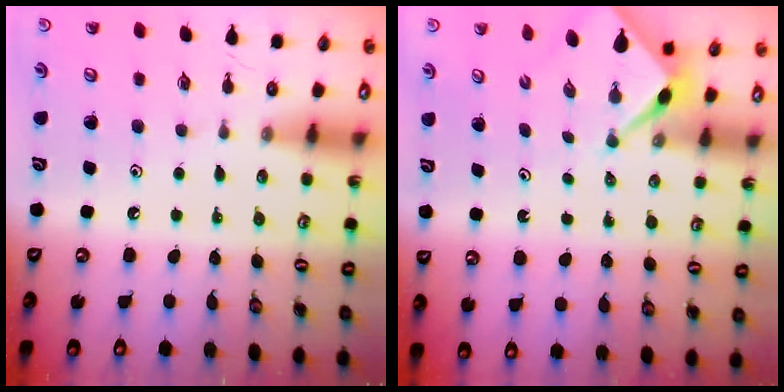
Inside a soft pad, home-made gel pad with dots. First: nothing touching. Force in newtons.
{"total": 2.2, "press": 2.2, "slide": 0.2}